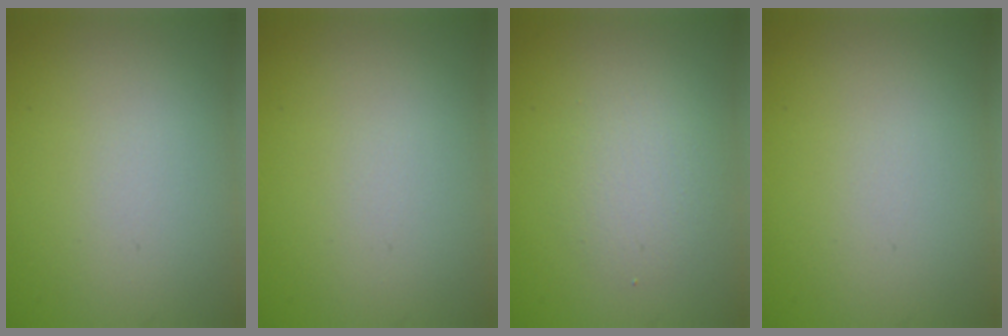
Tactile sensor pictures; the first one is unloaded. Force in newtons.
{"total": 0.0}
{"total": 2.4, "press": 2.4, "slide": 0.1}
{"total": 0.0}